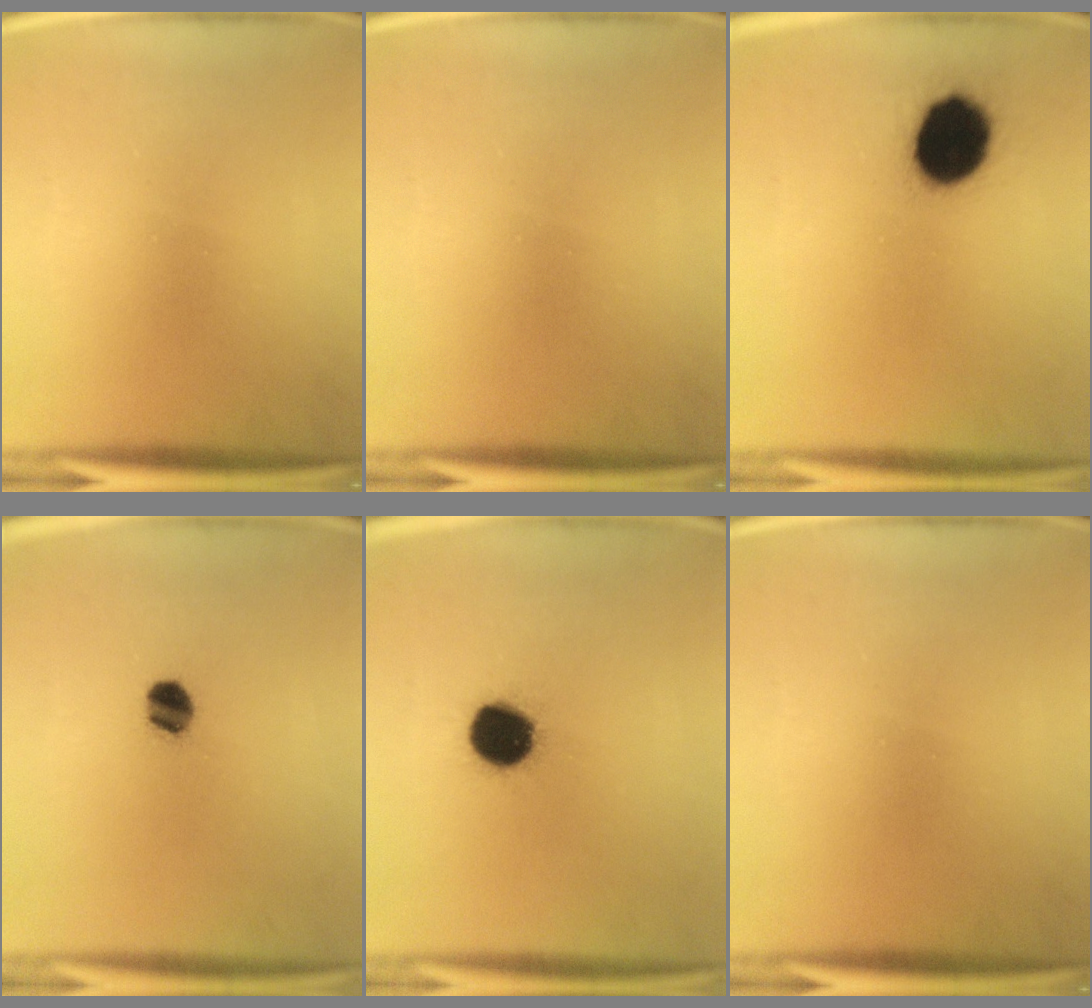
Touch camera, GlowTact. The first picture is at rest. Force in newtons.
{"total": 0.0}
{"total": 13.9}
{"total": 4.8}
{"total": 12.7}
{"total": 0.0}